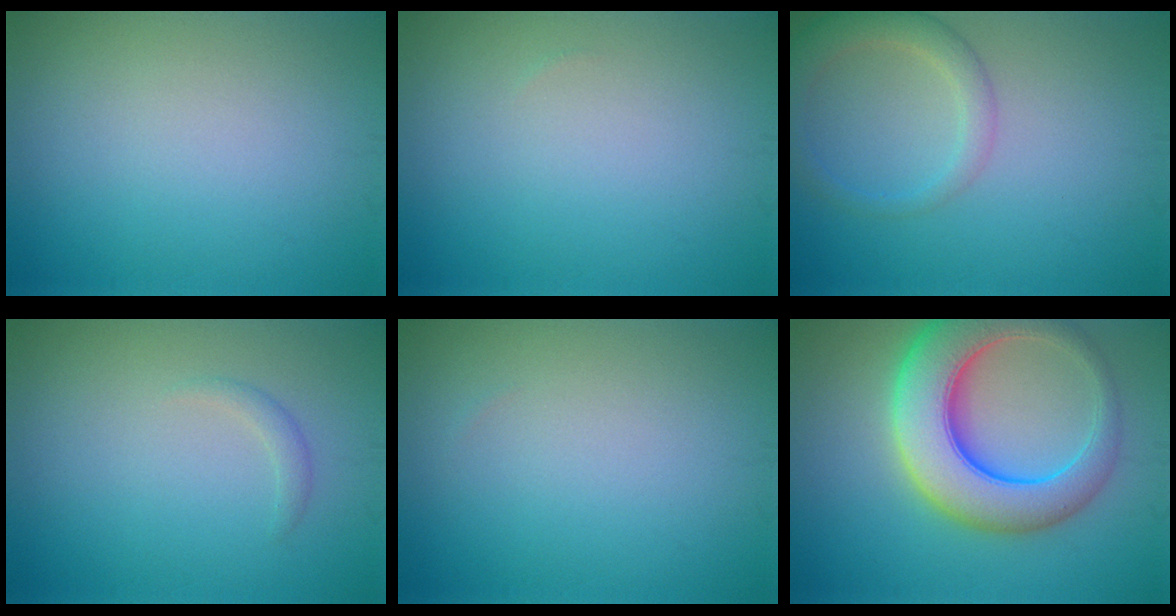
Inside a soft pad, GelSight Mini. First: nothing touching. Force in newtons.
{"total": 0.0}
{"total": 2.9, "press": 2.9, "slide": 0.2}
{"total": 0.9, "press": 0.9, "slide": 0.1}
{"total": 0.0}
{"total": 9.5, "press": 9.5, "slide": 0.3}